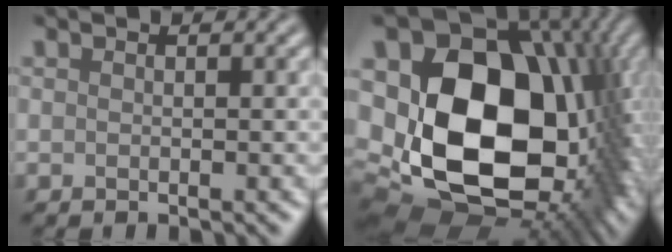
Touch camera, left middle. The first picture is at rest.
{"total": 20.9, "force": [1.5, 14.8, 14.6], "torque": [-0.290, -0.042, 0.077]}